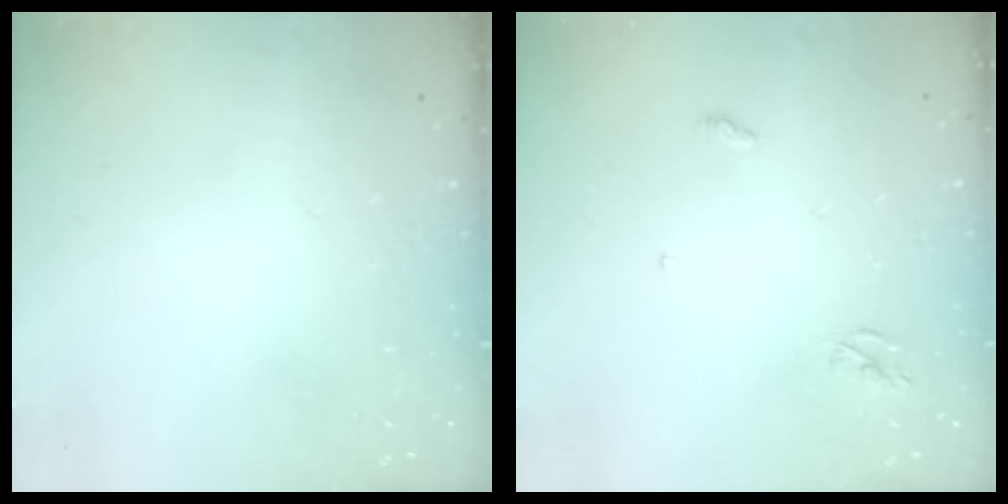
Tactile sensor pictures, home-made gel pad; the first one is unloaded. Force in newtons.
{"total": 2.6, "press": 2.6, "slide": 0.2}